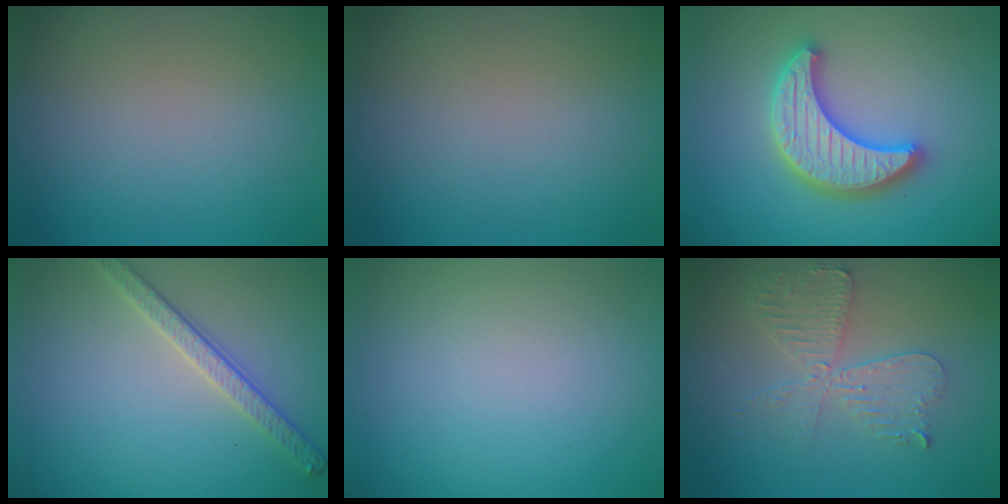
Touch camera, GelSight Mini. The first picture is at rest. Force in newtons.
{"total": 0.0}
{"total": 5.3, "press": 5.2, "slide": 0.9}
{"total": 2.8, "press": 2.7, "slide": 0.8}
{"total": 0.0}
{"total": 4.4, "press": 3.8, "slide": 2.1}